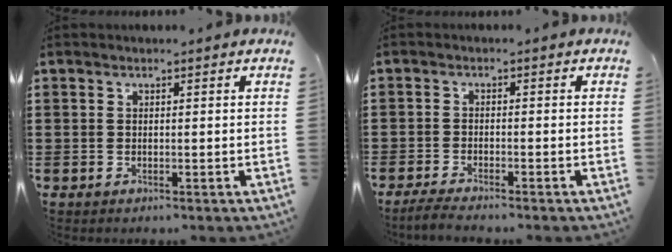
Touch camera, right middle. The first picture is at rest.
{"total": 2.2, "force": [-2.0, 0.0, 0.8], "torque": [-0.020, 0.000, -0.043]}